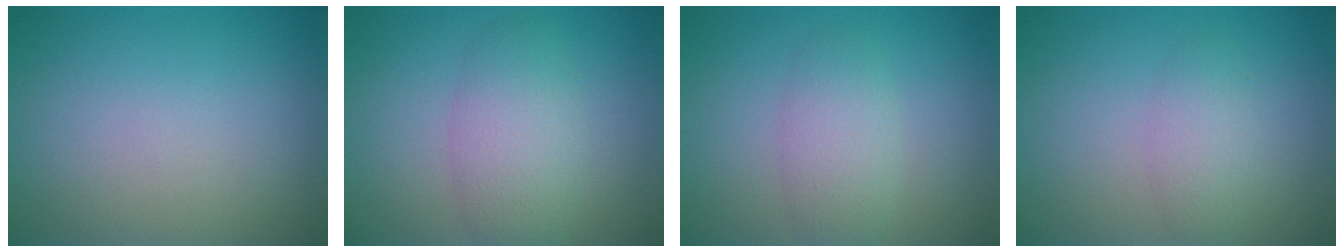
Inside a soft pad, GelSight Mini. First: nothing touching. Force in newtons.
{"total": 4.2, "press": 4.2, "slide": 0.2}
{"total": 2.8, "press": 2.8, "slide": 0.2}
{"total": 2.3, "press": 2.3, "slide": 0.0}